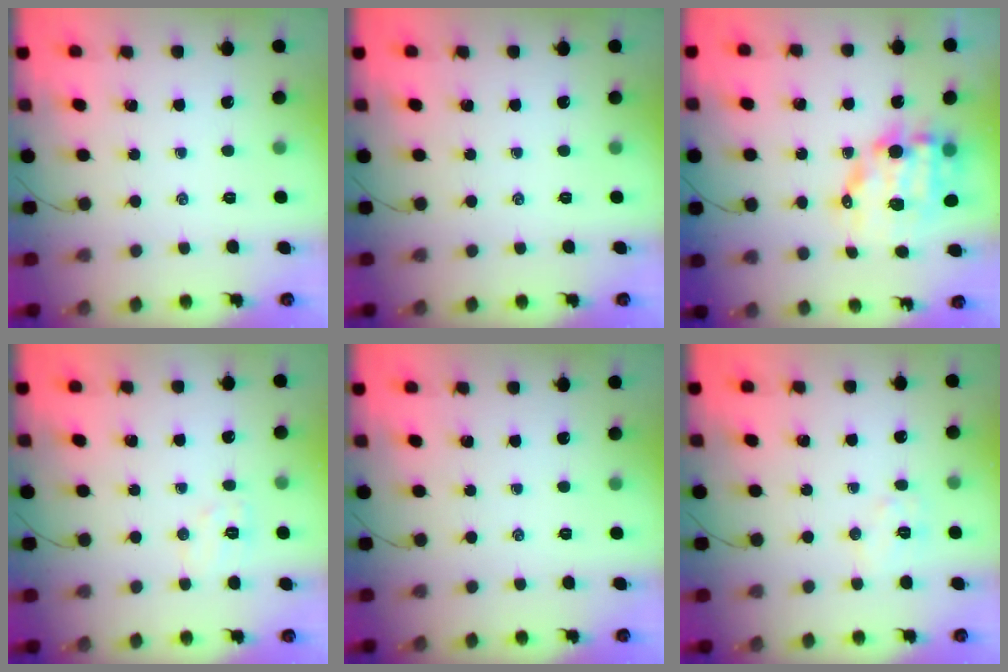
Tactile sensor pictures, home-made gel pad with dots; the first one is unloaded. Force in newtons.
{"total": 0.0}
{"total": 13.0, "press": 12.7, "slide": 2.9}
{"total": 5.7, "press": 5.6, "slide": 1.2}
{"total": 0.0}
{"total": 6.7, "press": 6.5, "slide": 1.3}